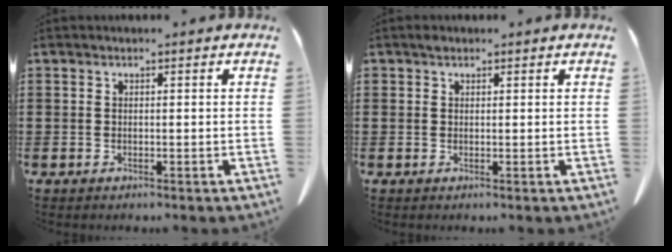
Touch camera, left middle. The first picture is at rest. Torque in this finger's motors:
{"motor_torque": [-0.10, 0.12, 0.00, 0.00]}